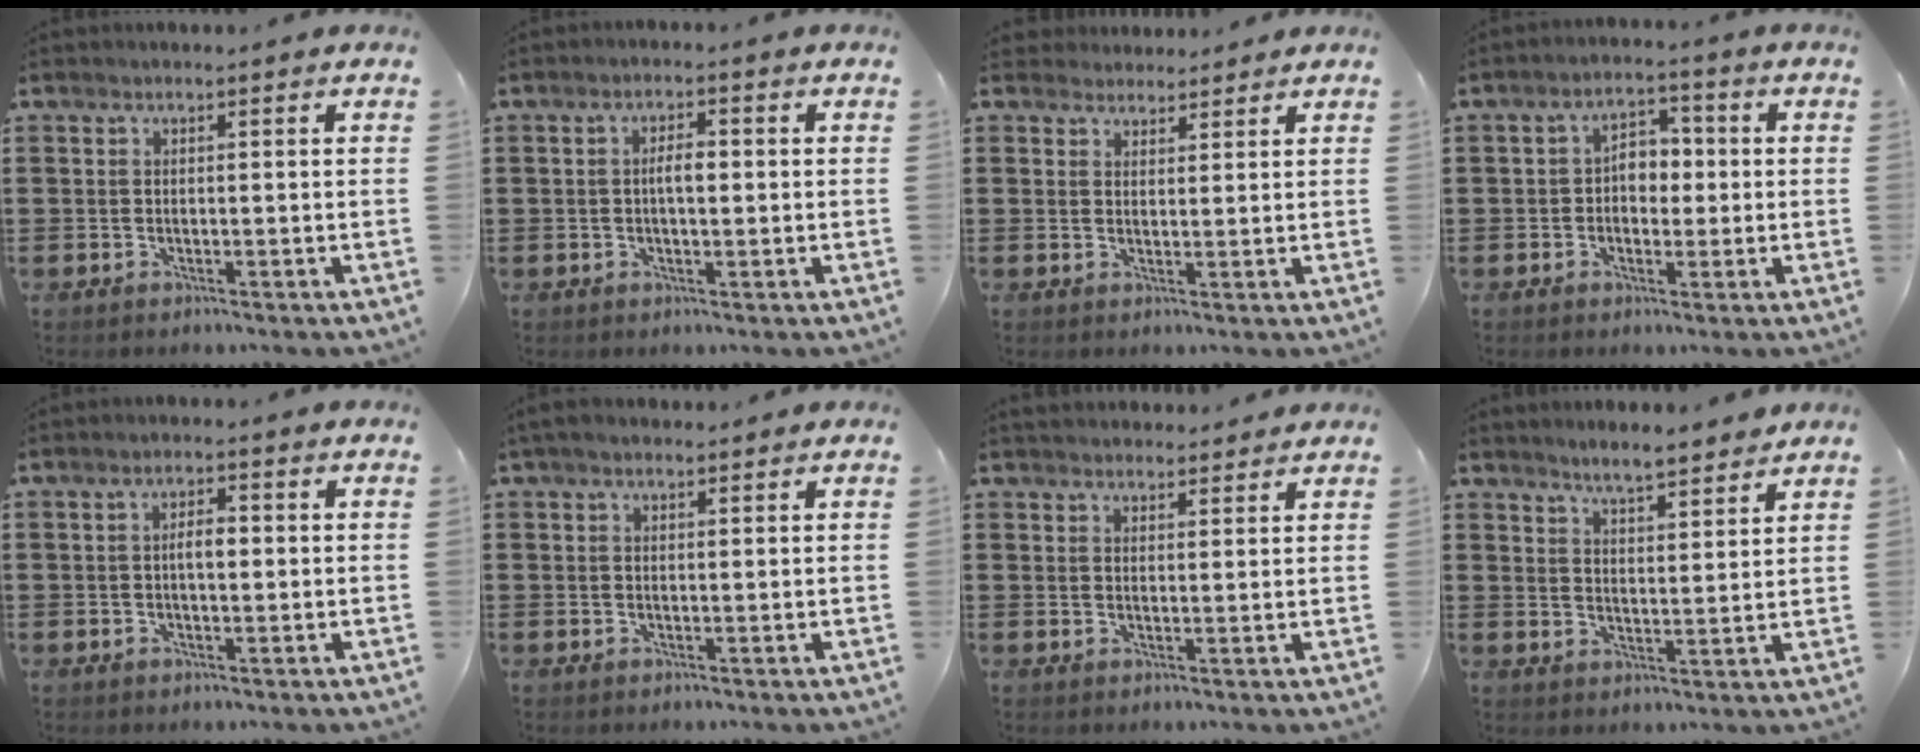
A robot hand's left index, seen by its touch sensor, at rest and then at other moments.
{"total": 2.8, "force": [-0.1, 1.0, 2.6], "torque": [-0.049, 0.002, -0.004]}
{"total": 2.7, "force": [2.2, 1.3, -0.5], "torque": [0.001, 0.003, 0.044]}
{"total": 3.9, "force": [-0.4, 2.9, 2.5], "torque": [-0.049, 0.009, -0.016]}
{"total": 2.8, "force": [-0.1, 1.2, 2.6], "torque": [-0.049, 0.004, -0.004]}
{"total": 1.6, "force": [1.0, 1.1, 0.4], "torque": [-0.012, 0.008, 0.020]}
{"total": 2.3, "force": [2.2, 0.6, -0.4], "torque": [0.001, -0.003, 0.043]}
{"total": 4.0, "force": [4.0, 0.1, 0.5], "torque": [-0.025, -0.016, 0.072]}